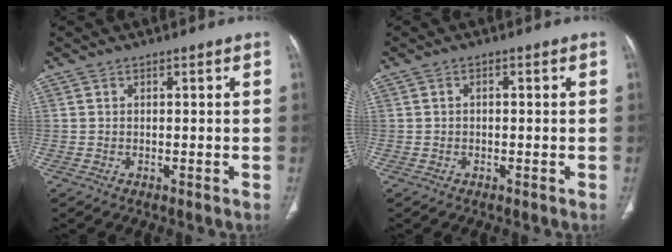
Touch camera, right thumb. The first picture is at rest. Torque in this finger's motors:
{"motor_torque": [-0.59, -0.25, -0.24, 0.10, -0.03]}